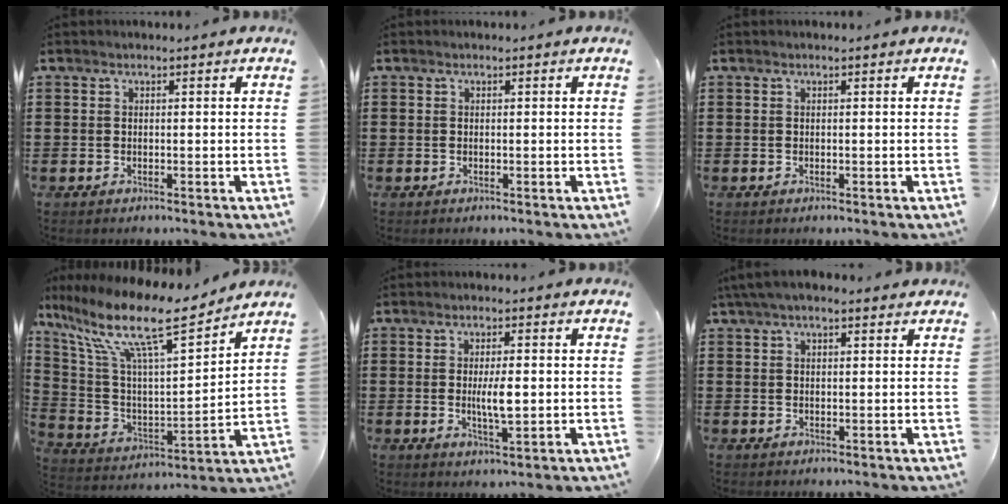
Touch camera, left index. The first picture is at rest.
{"total": 0.0}
{"total": 0.0}
{"total": 13.8, "force": [9.5, 2.5, 9.7], "torque": [-0.224, -0.054, 0.154]}
{"total": 4.6, "force": [0.1, 1.2, 4.5], "torque": [-0.073, -0.003, -0.001]}
{"total": 2.9, "force": [2.0, 1.3, 1.7], "torque": [-0.039, 0.007, 0.037]}